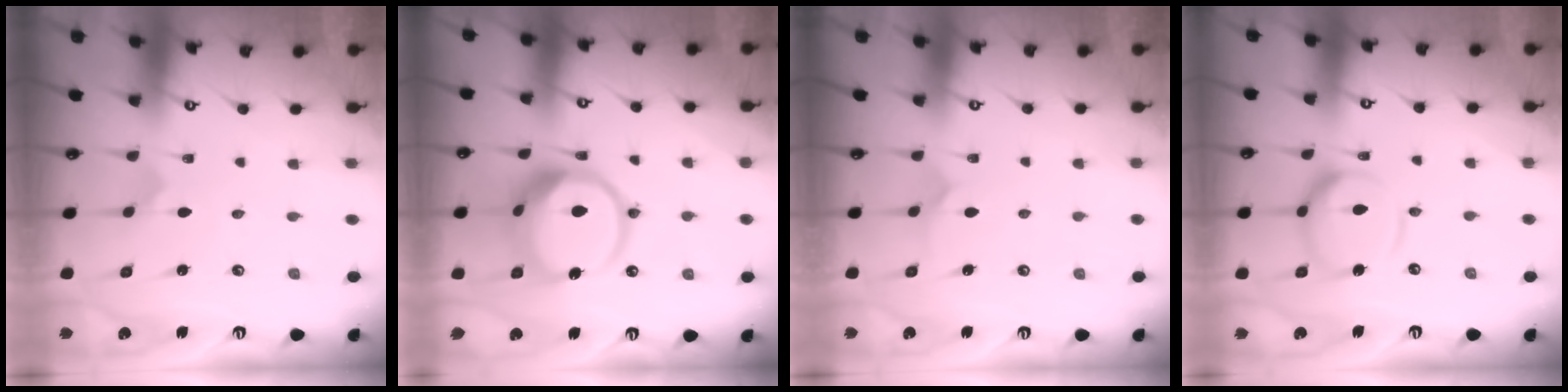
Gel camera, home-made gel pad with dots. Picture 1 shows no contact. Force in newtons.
{"total": 15.7, "press": 15.6, "slide": 1.6}
{"total": 5.1, "press": 5.1, "slide": 0.6}
{"total": 13.7, "press": 13.6, "slide": 1.5}